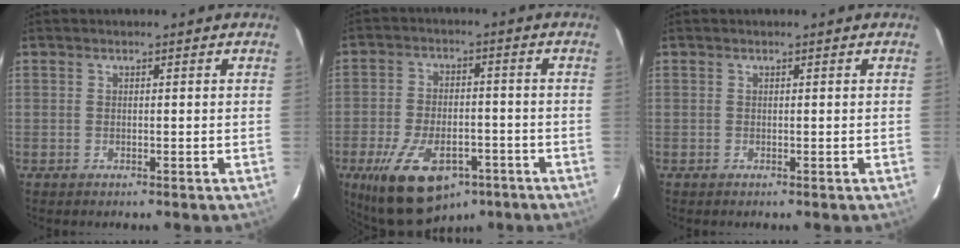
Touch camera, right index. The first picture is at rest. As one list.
[{"total": 16.8, "force": [-9.4, 8.8, 10.8], "torque": [-0.221, -0.015, -0.145]}, {"total": 0.0}]